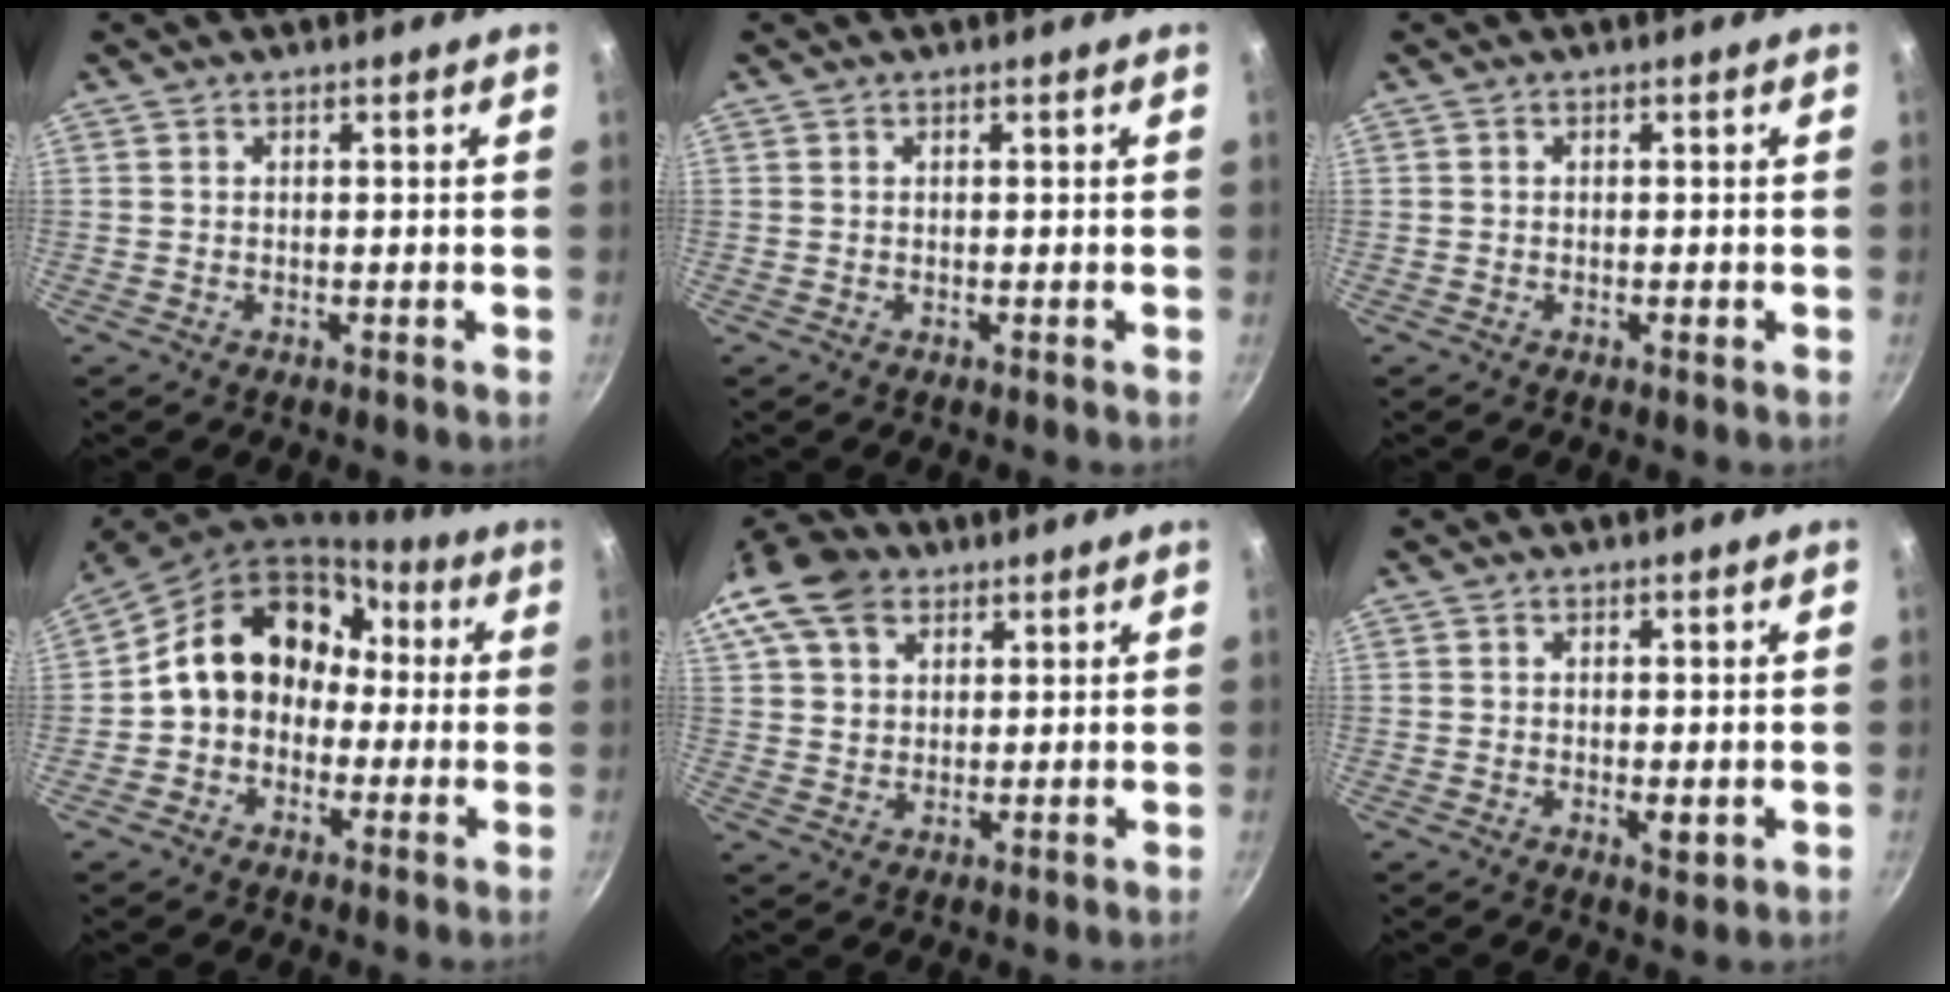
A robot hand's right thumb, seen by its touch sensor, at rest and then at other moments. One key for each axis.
{"total": 0.0}
{"total": 0.7, "fx": -0.3, "fy": 0.3, "fz": 0.6, "tx": -0.009, "ty": 0.003, "tz": -0.006}
{"total": 15.4, "fx": 1.0, "fy": 12.5, "fz": 9.0, "tx": -0.109, "ty": 0.056, "tz": 0.003}
{"total": 15.0, "fx": 7.1, "fy": 10.9, "fz": 7.5, "tx": -0.147, "ty": 0.012, "tz": 0.124}
{"total": 2.0, "fx": 0.0, "fy": 0.8, "fz": 1.8, "tx": -0.029, "ty": -0.007, "tz": 0.001}